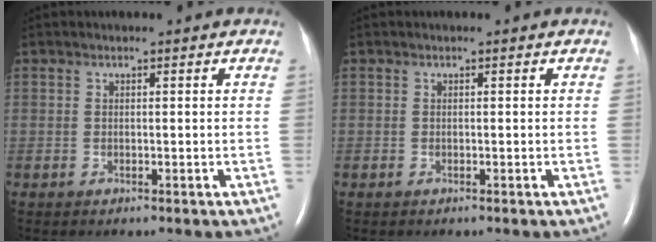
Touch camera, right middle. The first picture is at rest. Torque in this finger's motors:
{"motor_torque": [0.04, 0.03, -0.03, -0.06]}